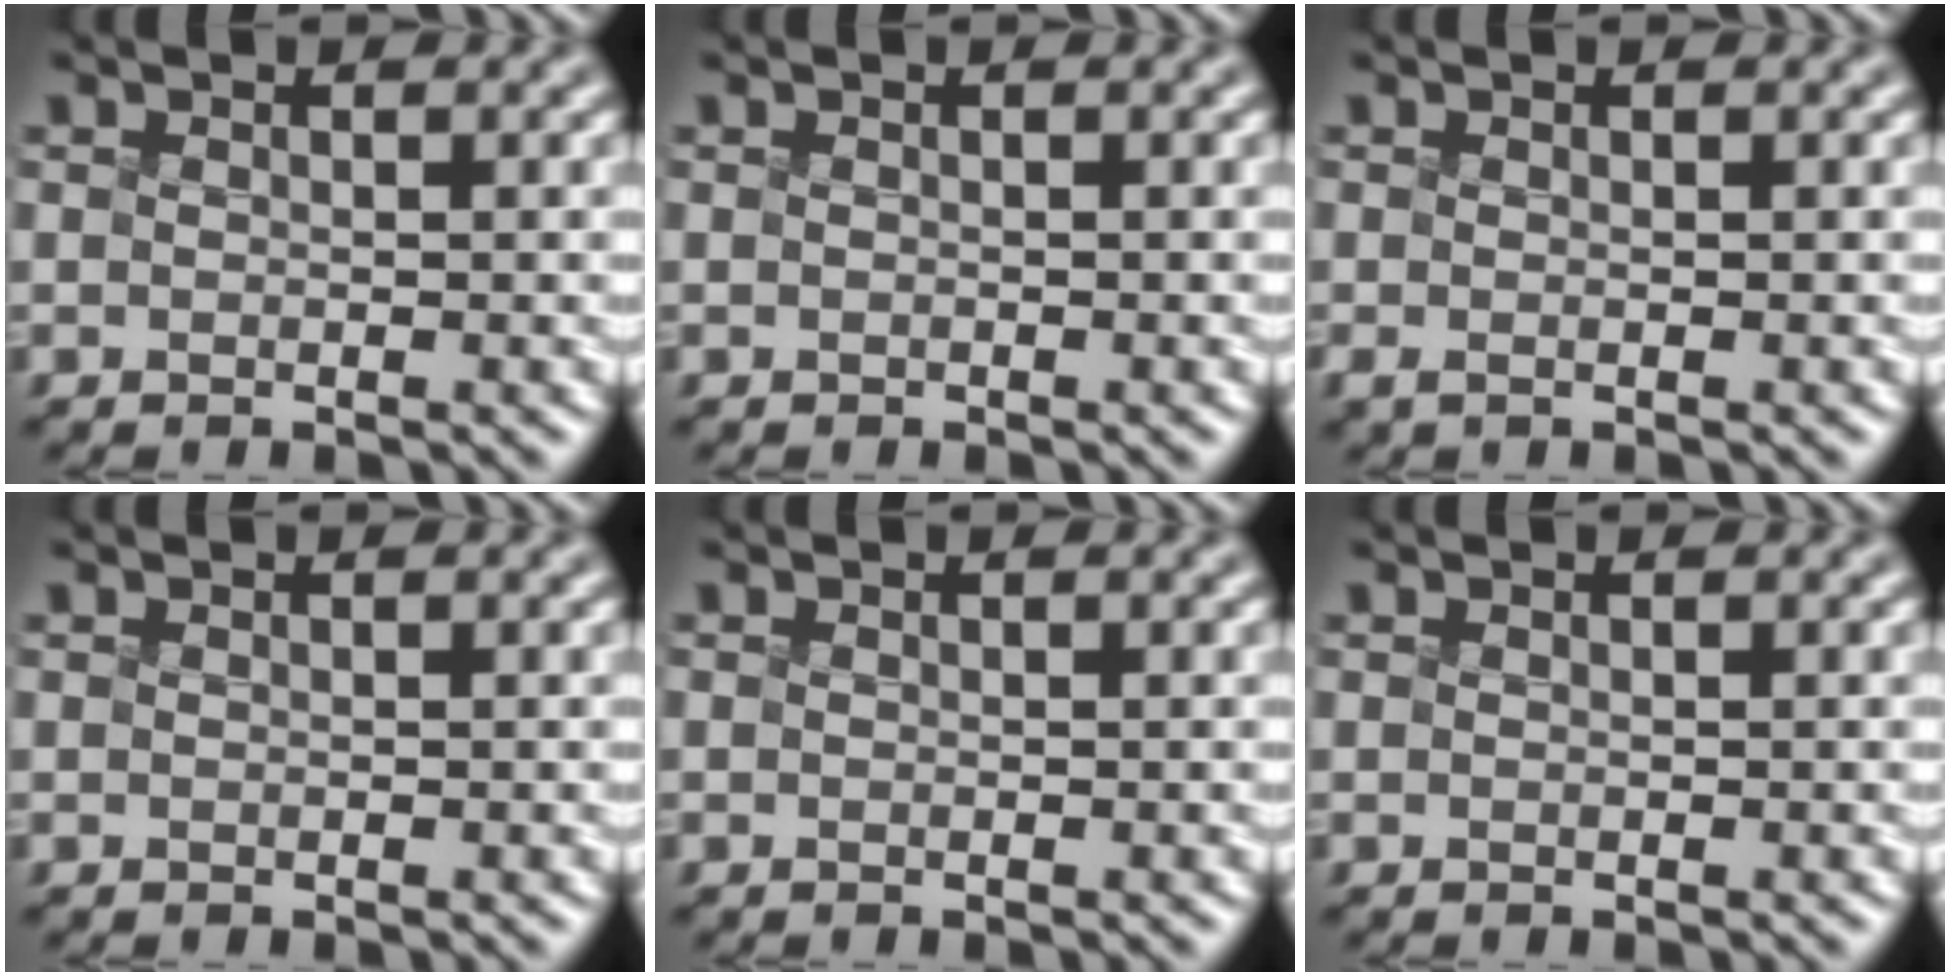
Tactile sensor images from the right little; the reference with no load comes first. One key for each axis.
{"total": 0.0}
{"total": 0.8, "fx": -0.3, "fy": 0.4, "fz": 0.6, "tx": -0.018, "ty": -0.006, "tz": -0.007}
{"total": 0.0}
{"total": 0.0}
{"total": 0.0}